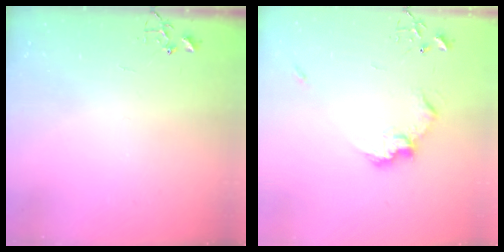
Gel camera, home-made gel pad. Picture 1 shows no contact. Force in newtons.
{"total": 10.6, "press": 10.6, "slide": 0.9}